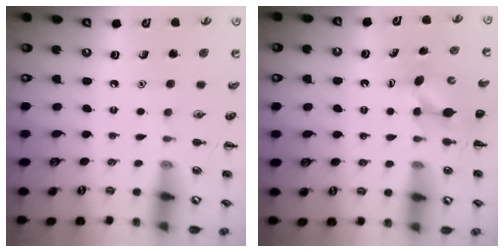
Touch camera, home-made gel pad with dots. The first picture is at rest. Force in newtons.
{"total": 4.1, "press": 3.9, "slide": 1.2}